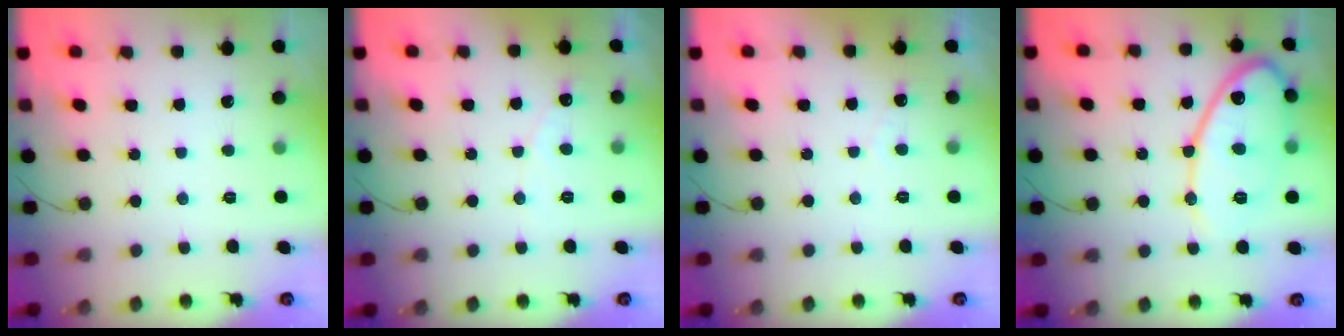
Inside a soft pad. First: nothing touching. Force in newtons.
{"total": 2.9, "press": 2.9, "slide": 0.2}
{"total": 2.2, "press": 2.2, "slide": 0.1}
{"total": 15.6, "press": 15.6, "slide": 1.4}